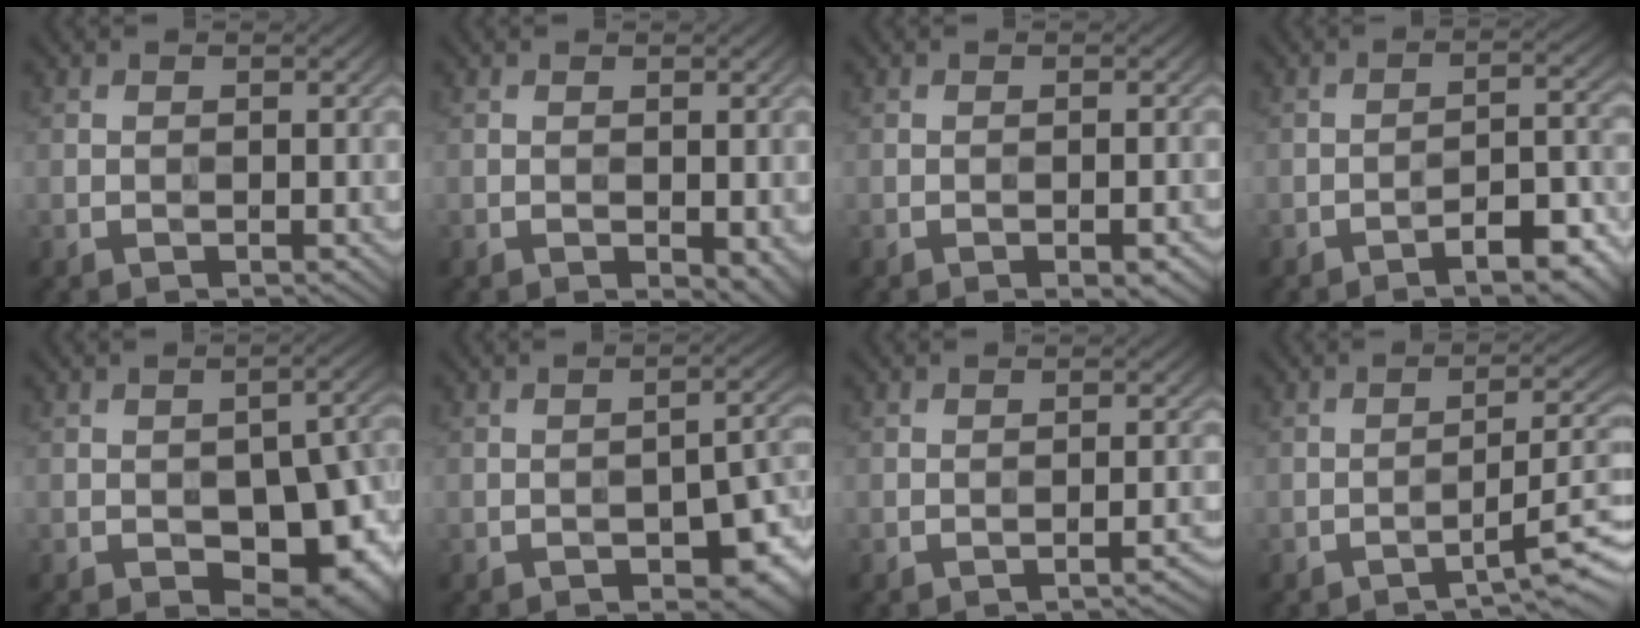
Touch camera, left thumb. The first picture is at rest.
{"total": 2.4, "force": [-0.8, 1.2, 2.0], "torque": [-0.024, -0.008, -0.007]}
{"total": 2.1, "force": [-1.2, 0.3, 1.6], "torque": [-0.022, 0.004, -0.015]}
{"total": 7.2, "force": [-4.8, 1.8, 5.0], "torque": [-0.069, 0.009, -0.069]}
{"total": 14.4, "force": [-5.0, 7.6, 11.2], "torque": [-0.129, -0.018, -0.063]}
{"total": 8.2, "force": [-3.9, 3.6, 6.2], "torque": [-0.079, -0.005, -0.052]}
{"total": 1.6, "force": [-1.1, 0.2, 1.1], "torque": [-0.012, 0.009, -0.016]}
{"total": 4.9, "force": [-2.6, 0.7, 4.1], "torque": [-0.064, 0.017, -0.047]}